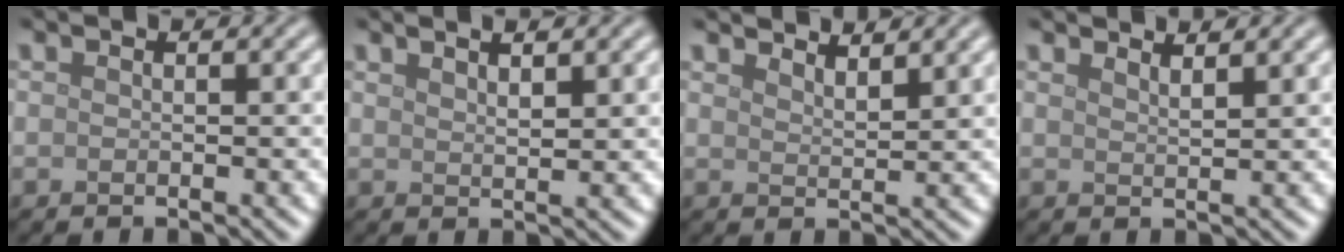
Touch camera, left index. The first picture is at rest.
{"total": 2.7, "force": [1.8, 0.7, 1.8], "torque": [-0.008, 0.008, 0.013]}
{"total": 3.7, "force": [3.4, 0.6, 1.2], "torque": [-0.010, 0.008, 0.043]}
{"total": 2.2, "force": [2.0, 0.5, 0.9], "torque": [-0.003, 0.008, 0.019]}